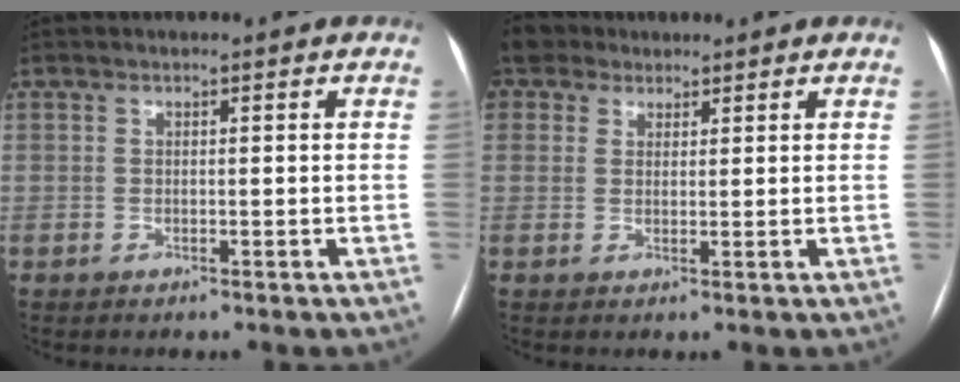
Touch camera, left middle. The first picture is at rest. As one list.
[{"total": 5.7, "force": [4.1, 3.9, 0.9], "torque": [-0.024, 0.029, 0.082]}]